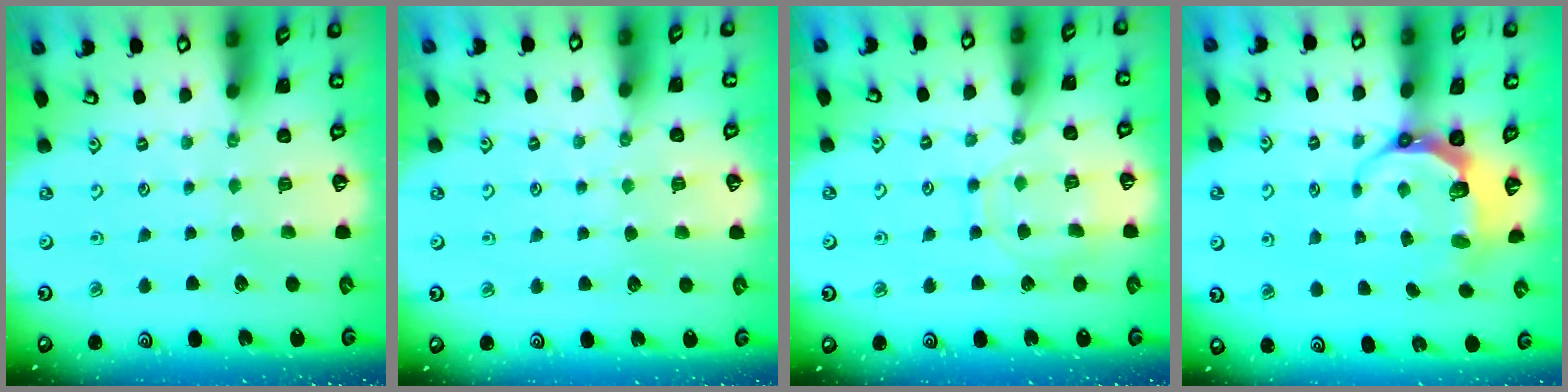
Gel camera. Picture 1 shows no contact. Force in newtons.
{"total": 4.7, "press": 4.6, "slide": 0.6}
{"total": 10.8, "press": 10.7, "slide": 1.0}
{"total": 6.8, "press": 5.6, "slide": 3.9}